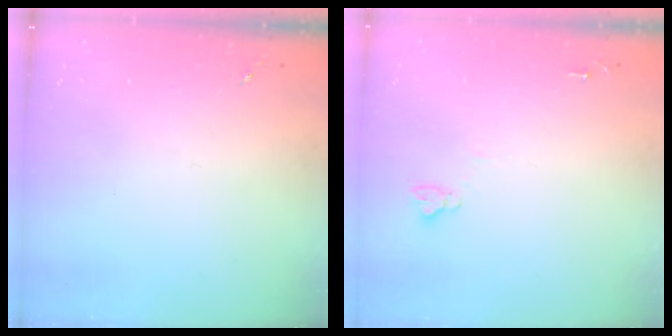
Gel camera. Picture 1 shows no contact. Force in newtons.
{"total": 3.8, "press": 3.8, "slide": 0.3}